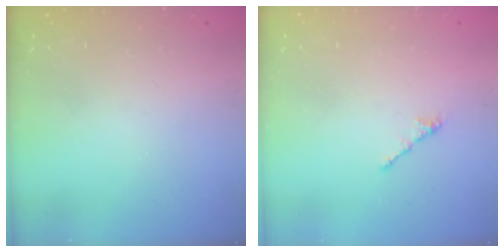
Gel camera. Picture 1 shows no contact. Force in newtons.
{"total": 1.7, "press": 1.6, "slide": 0.5}